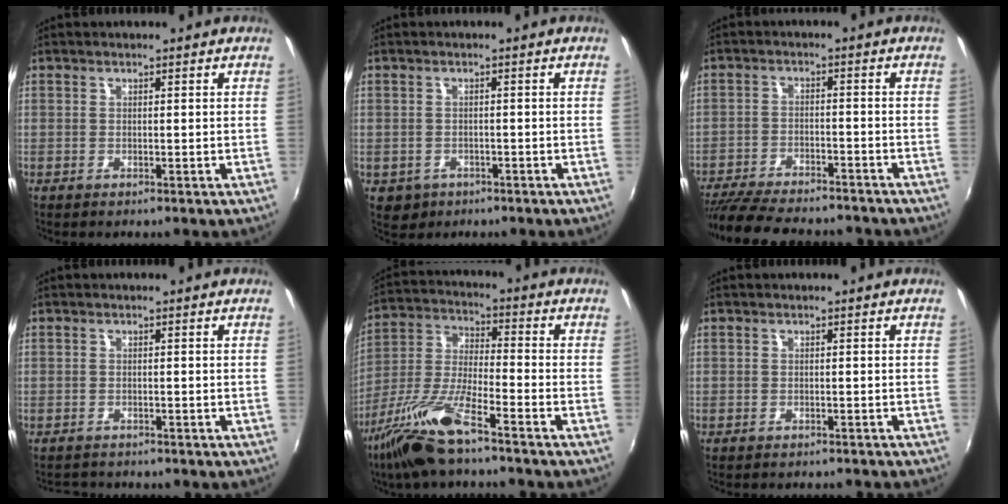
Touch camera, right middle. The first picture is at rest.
{"total": 3.8, "force": [-1.5, 3.3, 1.1], "torque": [-0.032, -0.004, -0.016]}
{"total": 17.7, "force": [-15.3, 4.4, 7.7], "torque": [-0.163, -0.028, -0.230]}
{"total": 3.5, "force": [-3.3, 1.0, 0.5], "torque": [-0.020, -0.010, -0.055]}
{"total": 13.4, "force": [-9.4, 1.8, 9.4], "torque": [-0.203, -0.015, -0.188]}
{"total": 3.8, "force": [-3.4, 1.0, 1.2], "torque": [-0.030, -0.014, -0.048]}